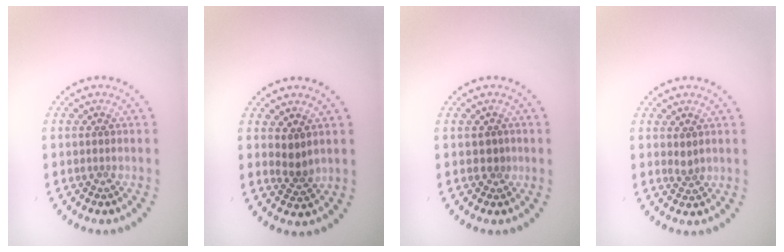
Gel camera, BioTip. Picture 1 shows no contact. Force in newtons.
{"total": 1.6, "press": 1.3, "slide": 1.0}
{"total": 0.8, "press": 0.5, "slide": 0.6}
{"total": 1.0, "press": 0.7, "slide": 0.7}